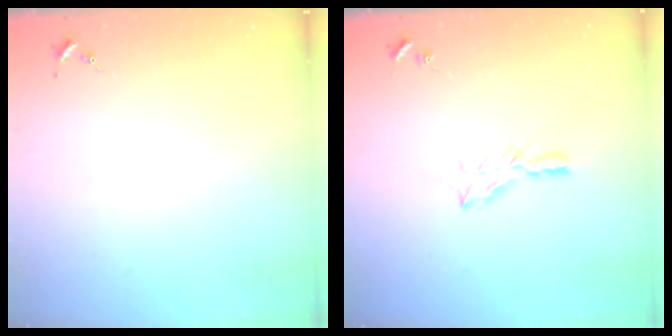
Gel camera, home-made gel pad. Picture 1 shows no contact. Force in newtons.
{"total": 5.1, "press": 5.1, "slide": 0.7}